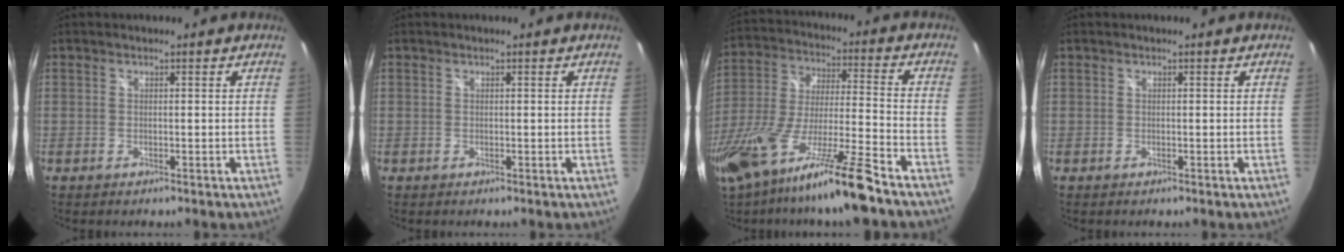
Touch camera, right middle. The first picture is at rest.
{"total": 0.0}
{"total": 22.9, "force": [-16.4, 0.7, 16.0], "torque": [-0.299, -0.056, -0.287]}
{"total": 0.0}